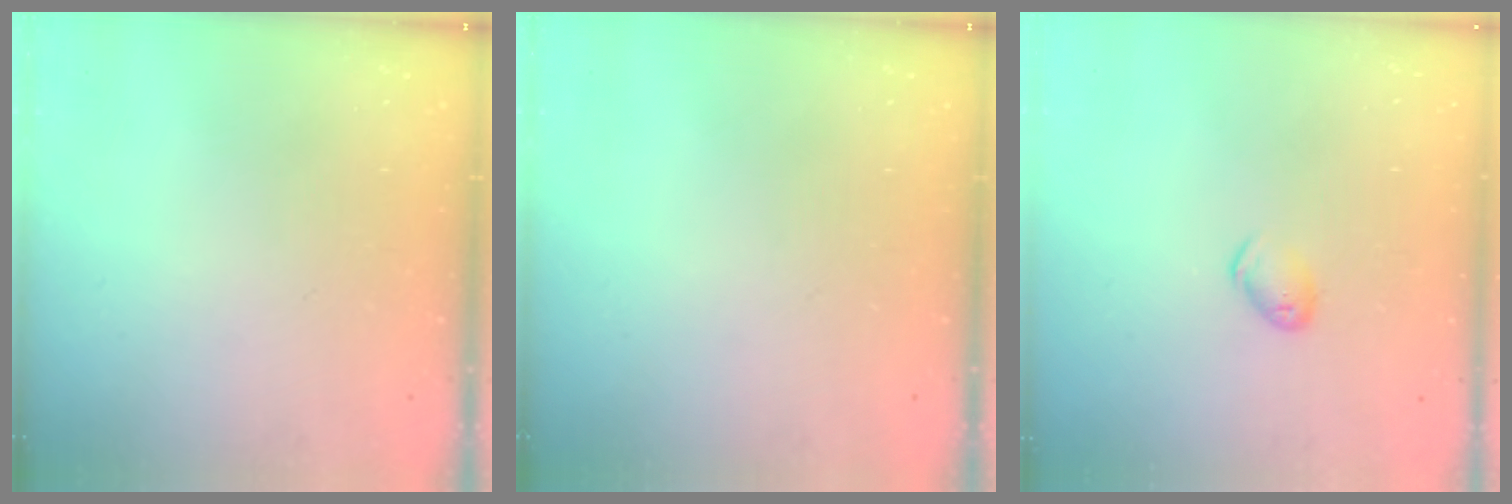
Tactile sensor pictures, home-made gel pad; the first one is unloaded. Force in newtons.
{"total": 0.0}
{"total": 5.3, "press": 5.2, "slide": 0.6}